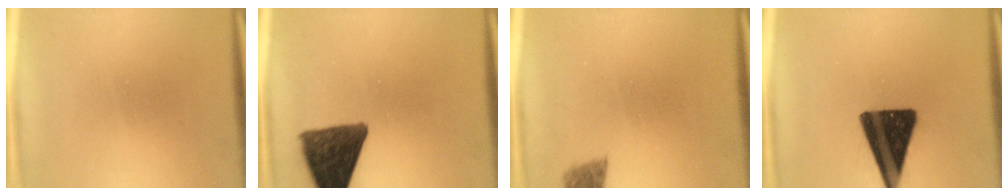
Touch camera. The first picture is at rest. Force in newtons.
{"total": 11.3}
{"total": 2.7}
{"total": 15.8}